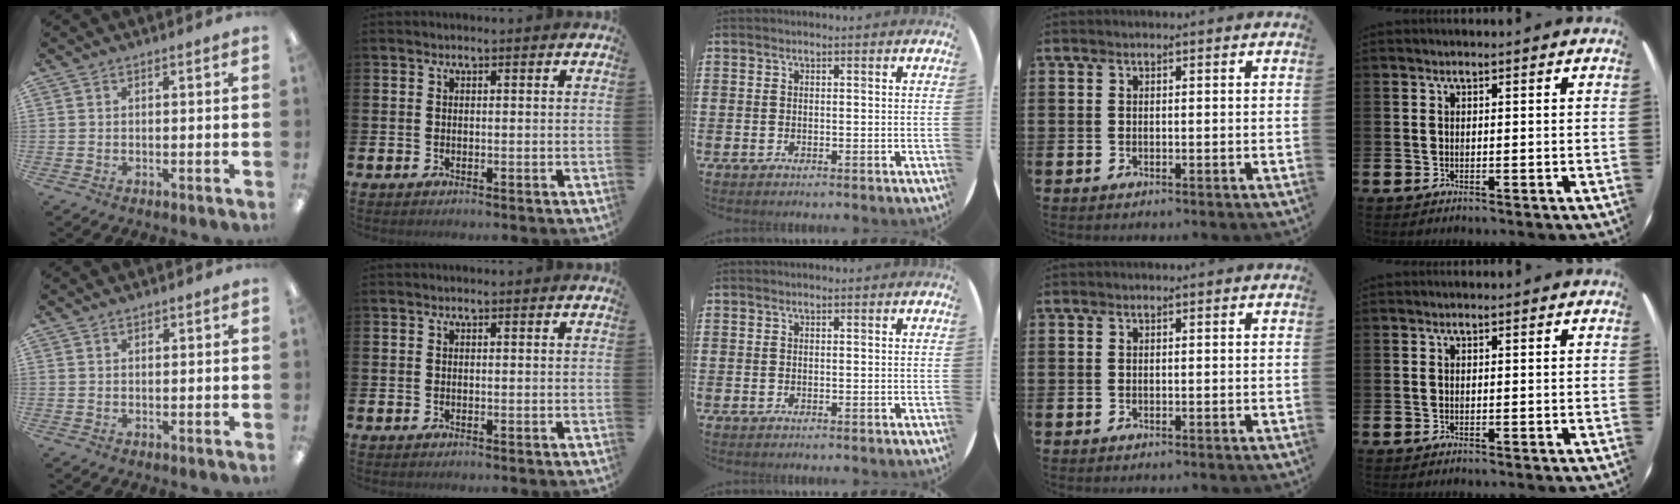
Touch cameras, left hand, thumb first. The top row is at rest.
{"thumb": {"total": 1.2, "force": [0.6, 0.7, 0.7], "torque": [-0.008, -0.001, 0.010]}}